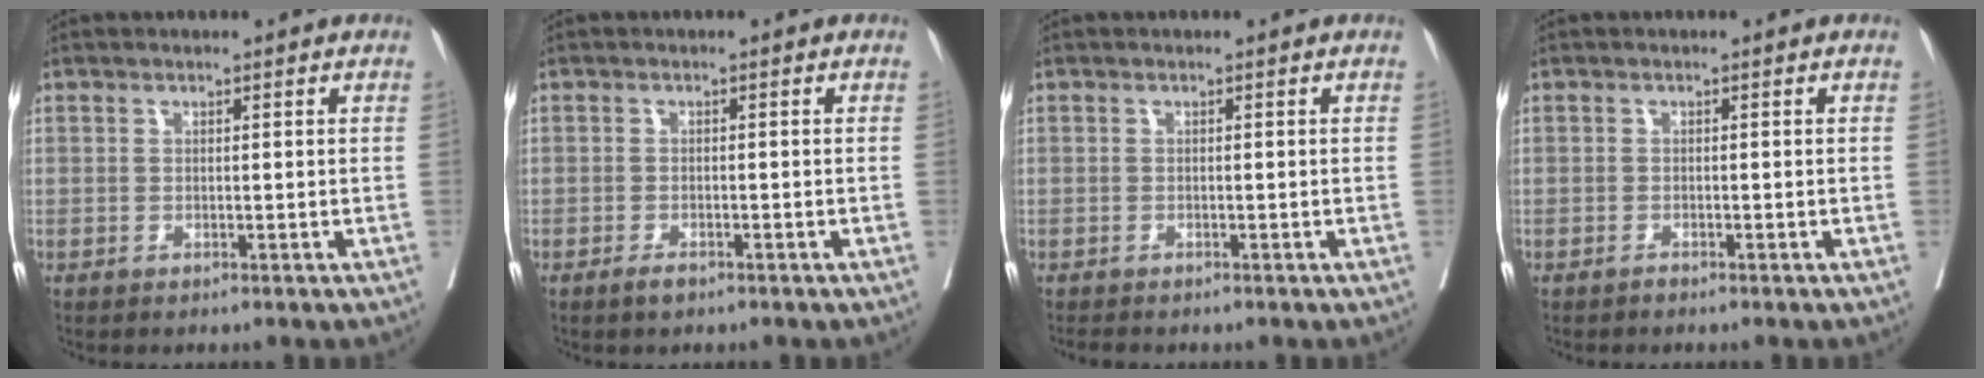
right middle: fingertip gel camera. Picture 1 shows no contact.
{"total": 1.4, "force": [-1.0, 0.5, 0.8], "torque": [-0.015, 0.000, -0.017]}
{"total": 1.5, "force": [-1.3, 0.5, 0.5], "torque": [-0.012, -0.004, -0.019]}
{"total": 0.6, "force": [-0.6, 0.1, 0.1], "torque": [-0.003, 0.000, -0.010]}